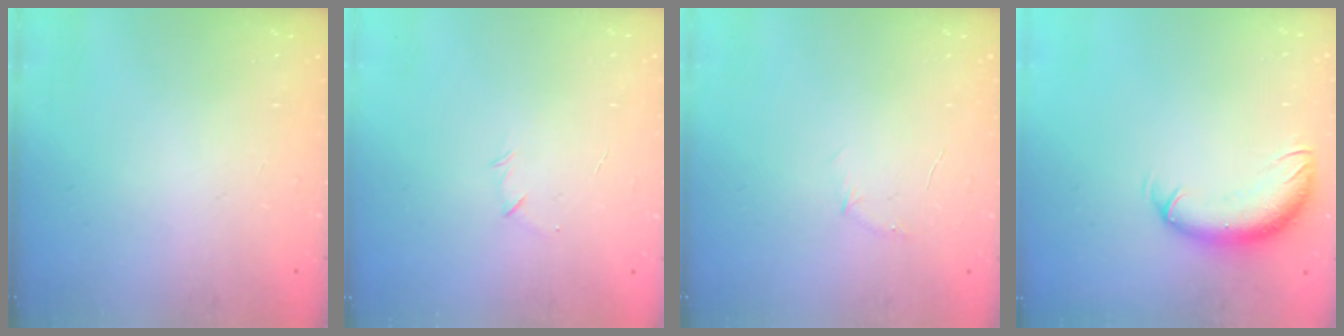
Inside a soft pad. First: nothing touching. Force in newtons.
{"total": 4.5, "press": 4.3, "slide": 1.2}
{"total": 4.0, "press": 3.8, "slide": 1.1}
{"total": 10.1, "press": 9.8, "slide": 2.5}